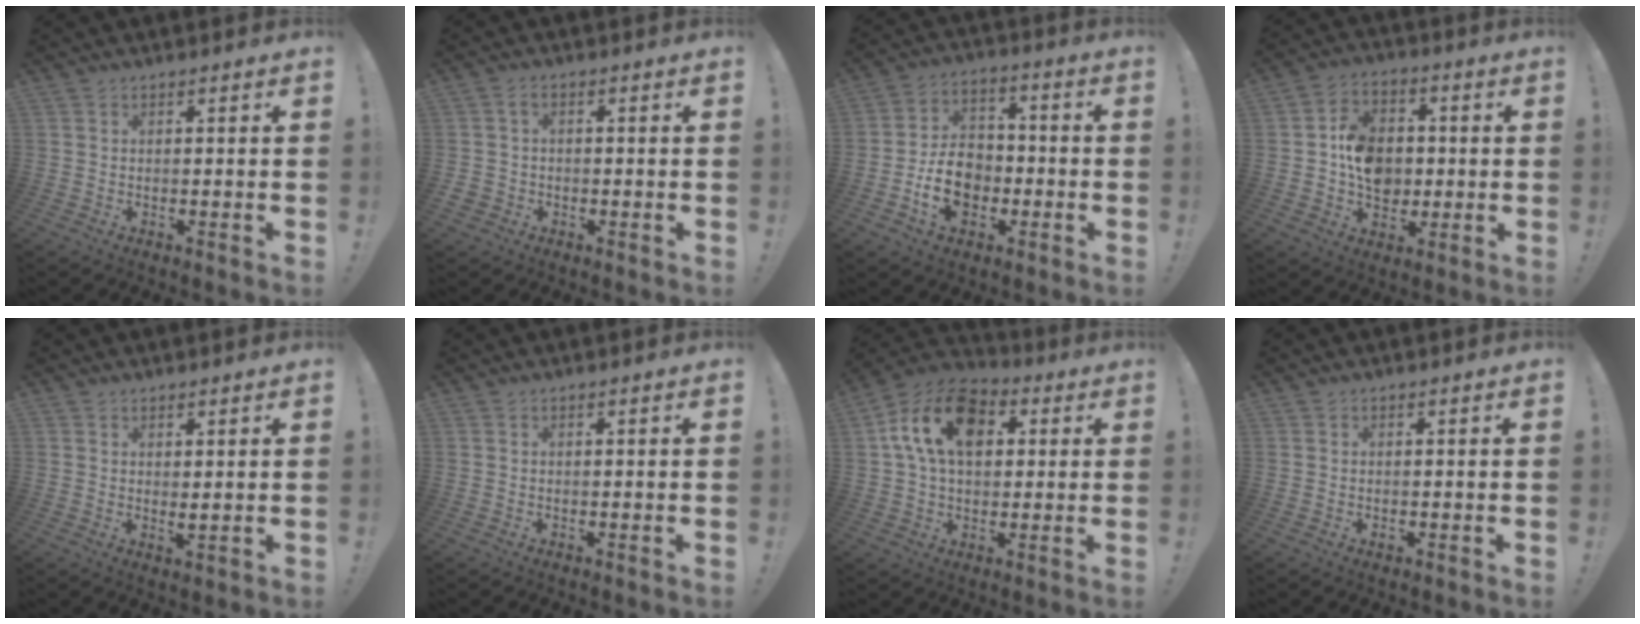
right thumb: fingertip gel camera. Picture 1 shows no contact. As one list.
[{"total": 2.5, "force": [-0.4, 2.2, 1.1], "torque": [-0.025, 0.004, -0.005]}, {"total": 12.8, "force": [-4.3, 9.8, 7.0], "torque": [-0.122, 0.032, -0.071]}, {"total": 12.6, "force": [-0.6, 10.5, 7.0], "torque": [-0.110, 0.015, -0.003]}, {"total": 1.8, "force": [1.3, 0.5, 1.2], "torque": [-0.013, -0.015, 0.022]}, {"total": 0.0}, {"total": 17.2, "force": [5.1, 11.3, 11.9], "torque": [-0.197, 0.001, 0.094]}, {"total": 0.5, "force": [-0.3, 0.5, 0.1], "torque": [0.006, -0.001, -0.005]}]